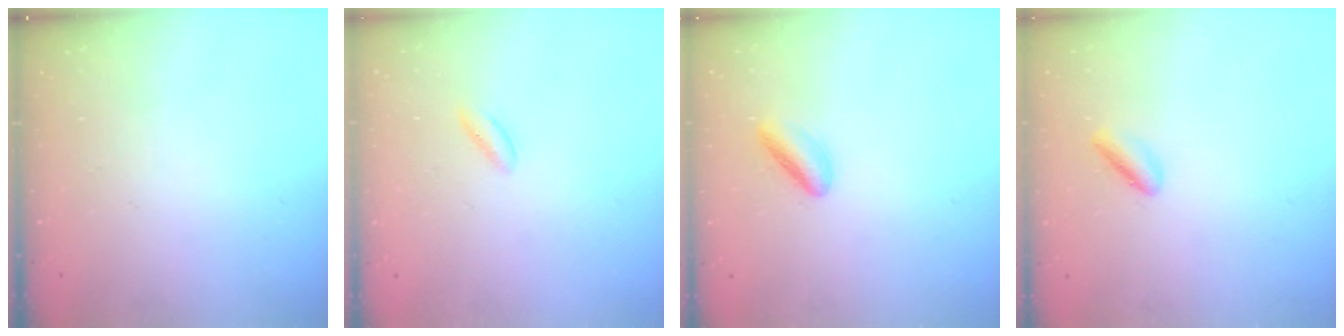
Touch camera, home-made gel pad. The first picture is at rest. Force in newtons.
{"total": 2.1, "press": 1.9, "slide": 0.9}
{"total": 4.6, "press": 4.6, "slide": 0.5}
{"total": 2.0, "press": 2.0, "slide": 0.3}